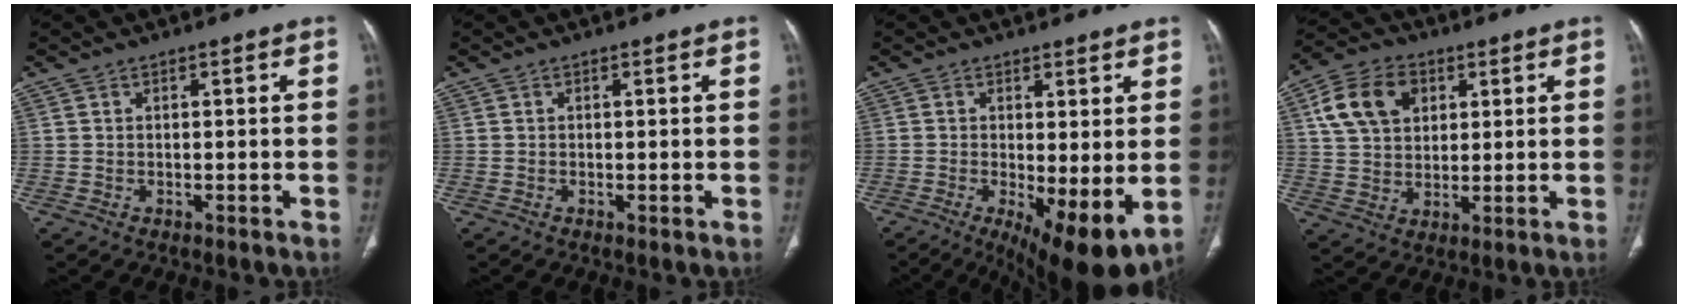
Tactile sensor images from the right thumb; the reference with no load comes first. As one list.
[{"total": 0.0}, {"total": 11.2, "force": [-2.2, 3.5, 10.4], "torque": [-0.162, -0.025, -0.024]}, {"total": 12.1, "force": [4.3, 8.6, 7.3], "torque": [-0.115, 0.001, 0.077]}]